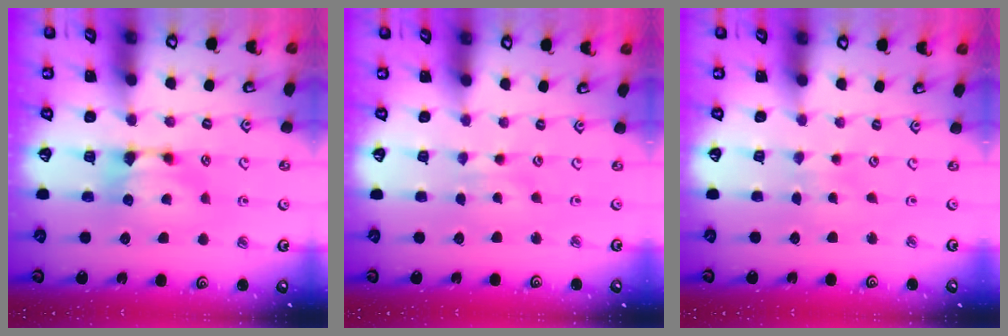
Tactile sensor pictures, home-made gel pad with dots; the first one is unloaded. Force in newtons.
{"total": 2.2, "press": 2.1, "slide": 0.4}
{"total": 4.2, "press": 4.2, "slide": 0.0}